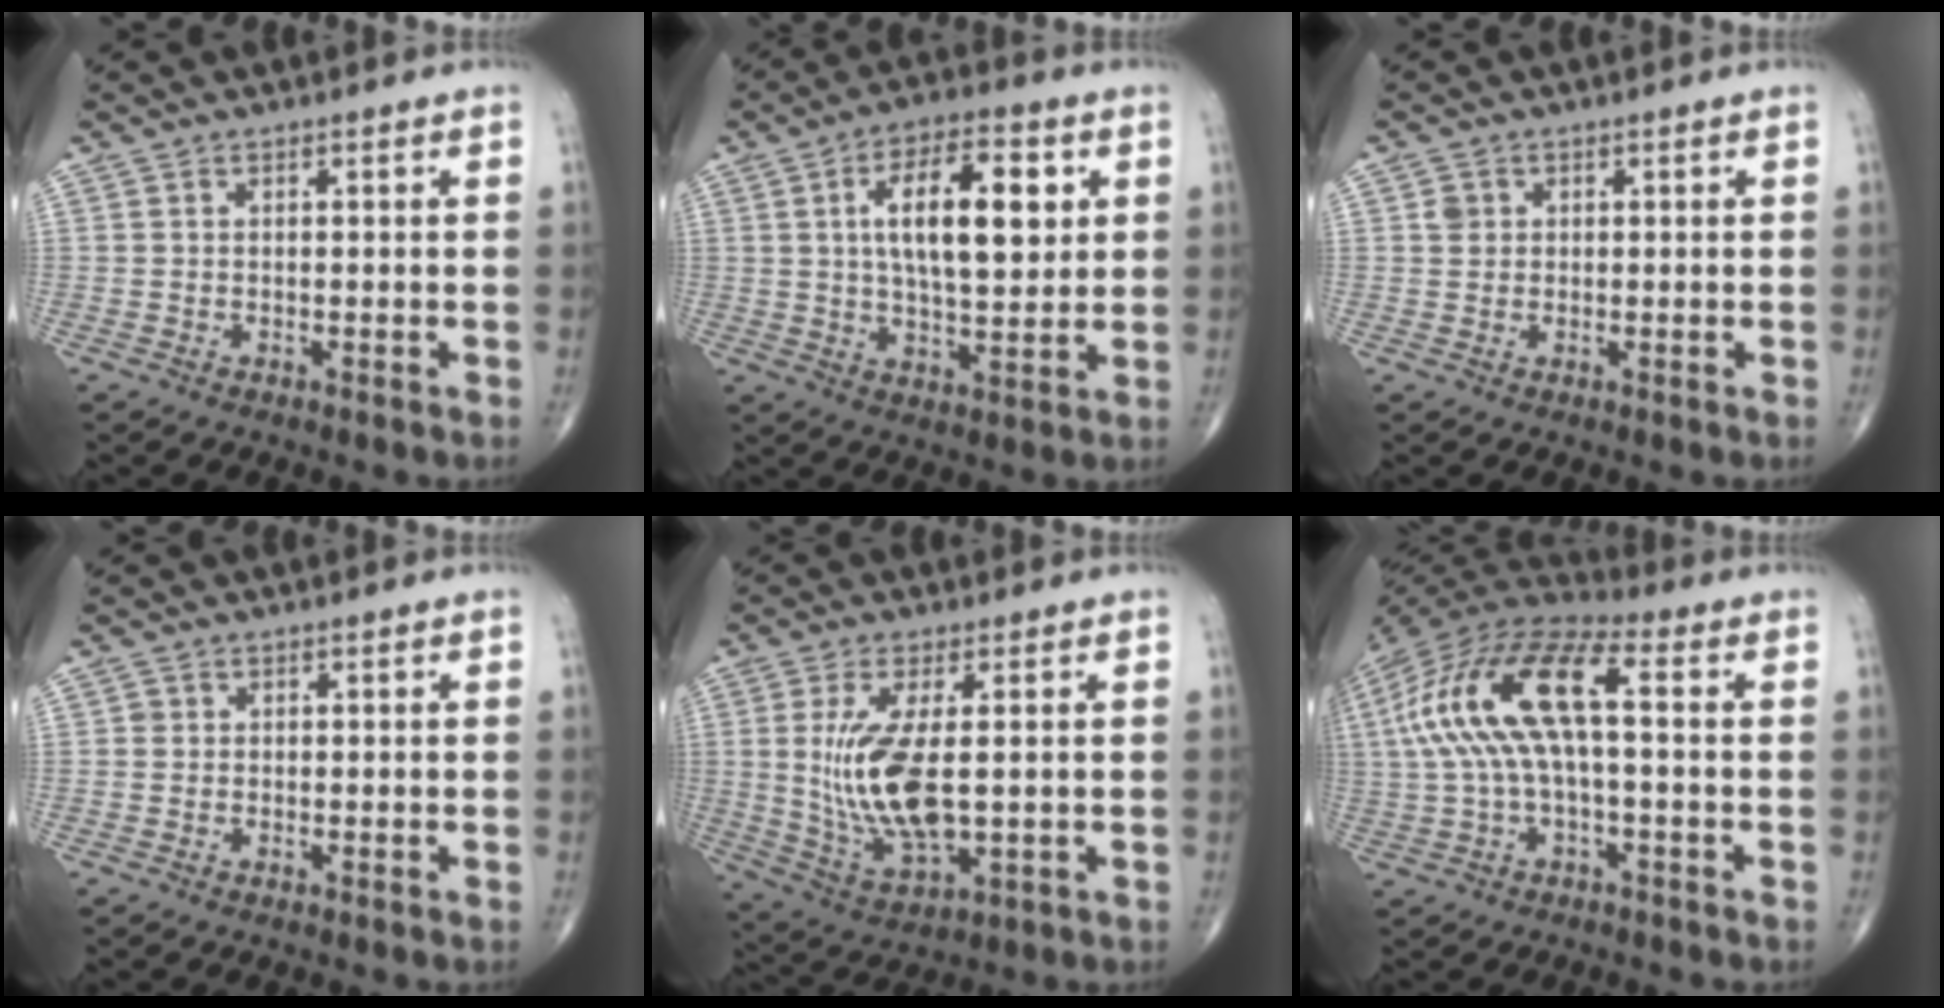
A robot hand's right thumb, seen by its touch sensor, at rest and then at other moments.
{"total": 14.7, "force": [3.5, 6.3, 12.8], "torque": [-0.193, -0.004, 0.056]}
{"total": 1.9, "force": [0.5, 1.7, 0.6], "torque": [-0.004, 0.000, 0.009]}
{"total": 0.7, "force": [0.0, 0.7, 0.1], "torque": [0.003, 0.002, 0.000]}
{"total": 13.4, "force": [0.7, 5.3, 12.2], "torque": [-0.253, -0.019, 0.028]}
{"total": 18.9, "force": [1.8, 7.6, 17.2], "torque": [-0.357, 0.047, 0.025]}